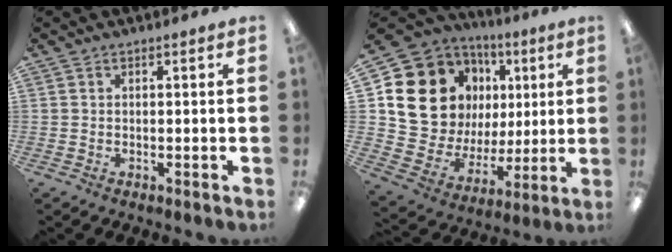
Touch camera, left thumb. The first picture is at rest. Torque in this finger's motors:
{"motor_torque": [1.81, 3.18, 0.36, -0.35, 0.25]}